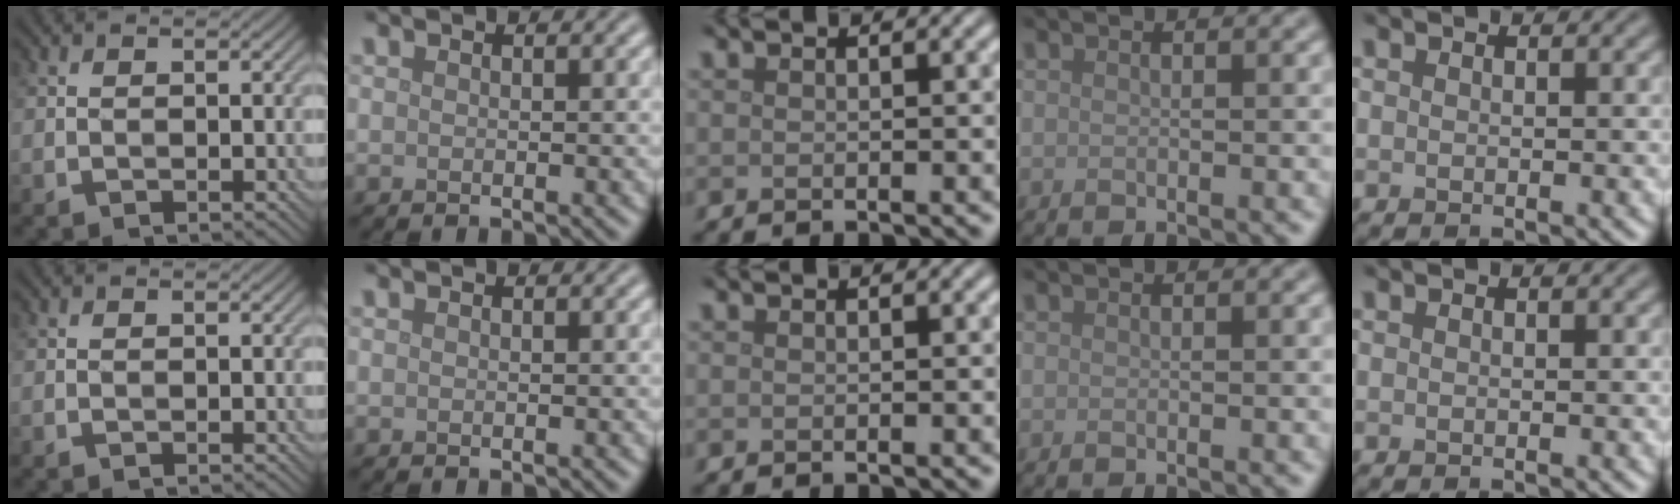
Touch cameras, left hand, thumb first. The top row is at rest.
{}